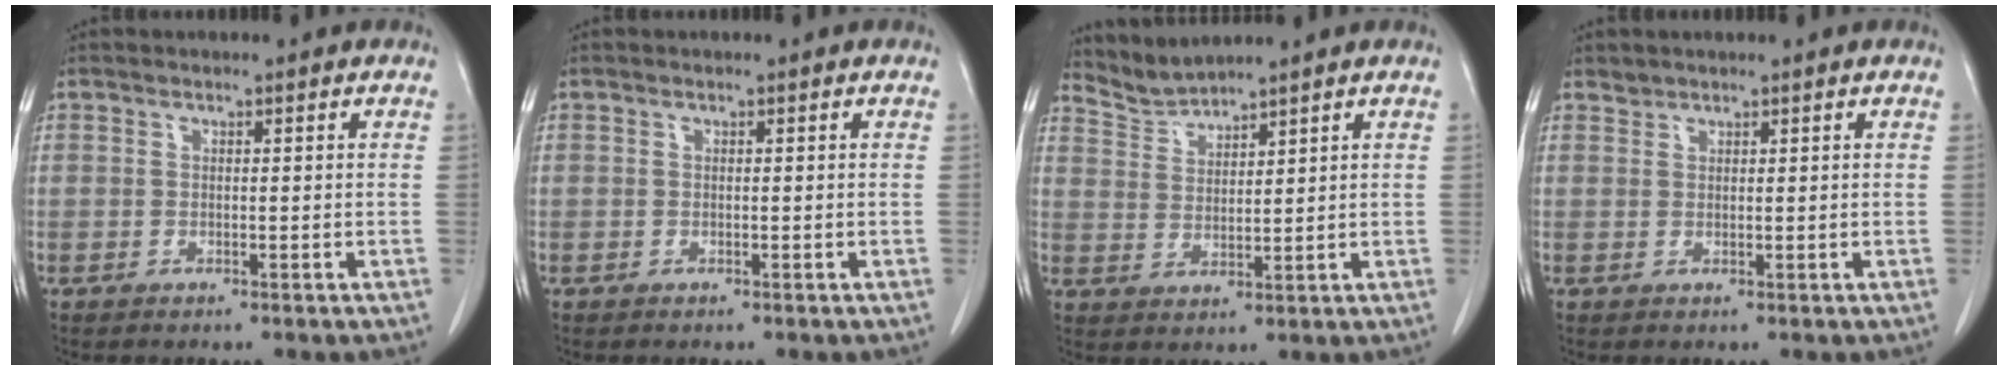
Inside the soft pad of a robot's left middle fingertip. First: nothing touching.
{"total": 0.0}
{"total": 3.8, "force": [3.7, -0.7, -0.9], "torque": [0.011, -0.003, 0.083]}
{"total": 0.8, "force": [0.7, 0.1, -0.2], "torque": [0.002, 0.001, 0.013]}